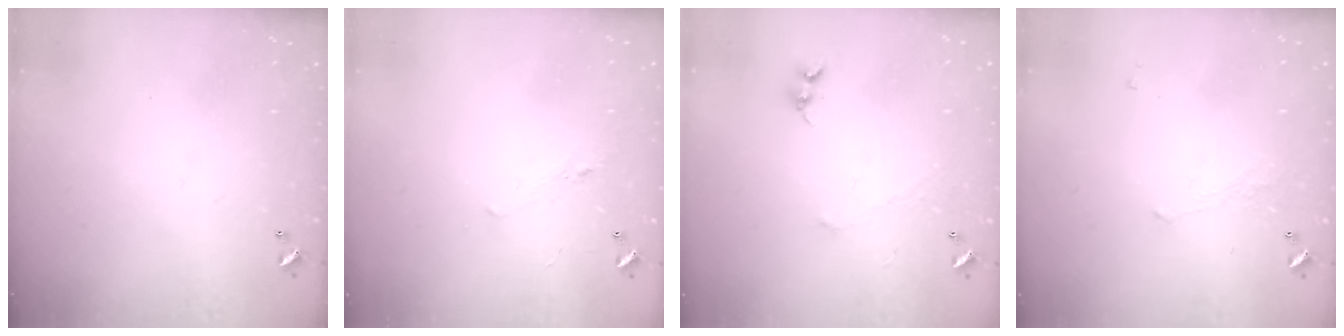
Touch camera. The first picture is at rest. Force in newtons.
{"total": 0.7, "press": 0.2, "slide": 0.6}
{"total": 0.0}
{"total": 1.1, "press": 0.8, "slide": 0.7}